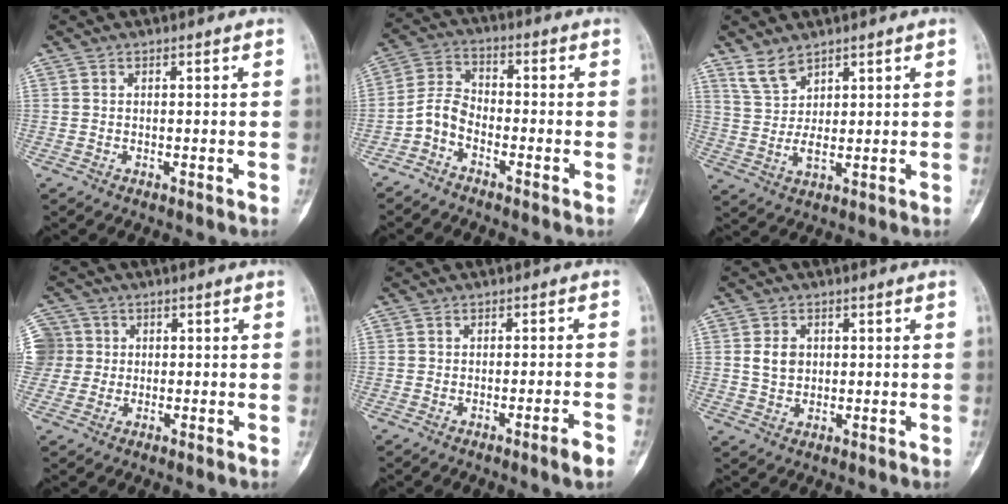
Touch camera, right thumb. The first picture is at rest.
{"total": 5.0, "force": [-3.0, 2.8, 2.9], "torque": [-0.054, 0.031, -0.076]}
{"total": 5.3, "force": [4.0, 2.3, 2.6], "torque": [-0.044, -0.024, 0.088]}
{"total": 7.7, "force": [0.6, 7.6, 1.3], "torque": [-0.021, 0.029, 0.012]}
{"total": 3.2, "force": [-2.0, -0.2, 2.5], "torque": [-0.043, 0.009, -0.032]}
{"total": 4.1, "force": [0.7, 3.2, 2.4], "torque": [-0.028, 0.000, 0.015]}